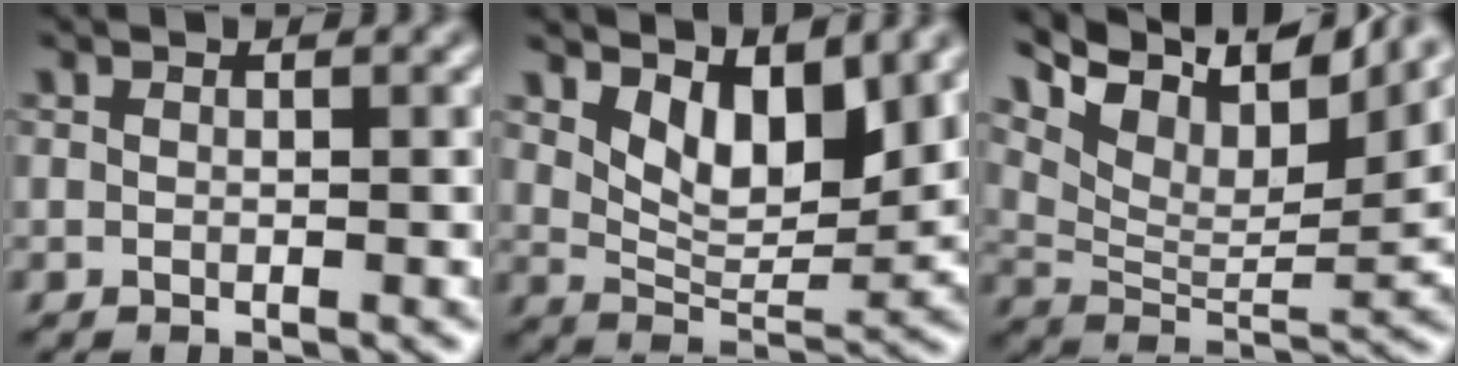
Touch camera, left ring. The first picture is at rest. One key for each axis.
{"total": 5.5, "fx": 2.7, "fy": 2.6, "fz": 4.0, "tx": -0.075, "ty": -0.005, "tz": 0.046}
{"total": 11.7, "fx": 7.5, "fy": 4.9, "fz": 7.5, "tx": -0.144, "ty": 0.042, "tz": 0.135}